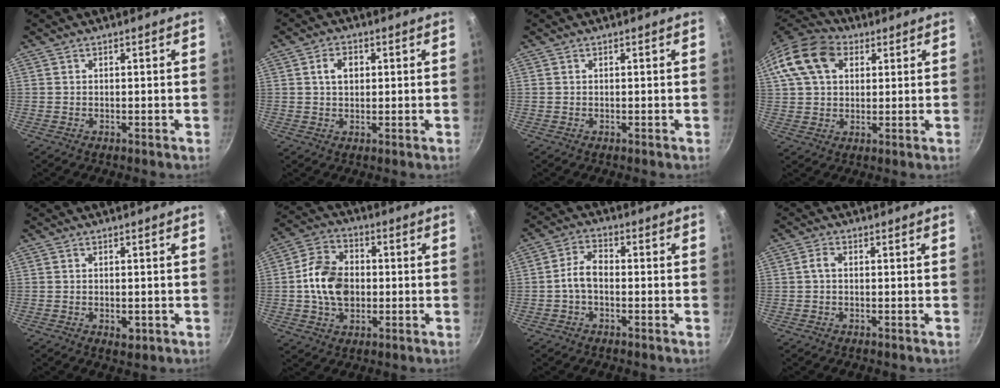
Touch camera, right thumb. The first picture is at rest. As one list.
[{"total": 4.0, "force": [0.9, 2.8, 2.7], "torque": [-0.030, 0.004, 0.014]}, {"total": 0.0}, {"total": 15.1, "force": [5.1, 10.8, 9.3], "torque": [-0.170, 0.021, 0.079]}, {"total": 2.6, "force": [-0.7, 1.5, 2.0], "torque": [-0.030, -0.004, -0.008]}, {"total": 12.3, "force": [-0.3, 8.9, 8.4], "torque": [-0.132, 0.017, -0.015]}, {"total": 5.1, "force": [-1.0, 3.1, 3.9], "torque": [-0.072, 0.026, -0.027]}, {"total": 1.8, "force": [0.0, 1.1, 1.4], "torque": [-0.030, 0.010, -0.003]}]